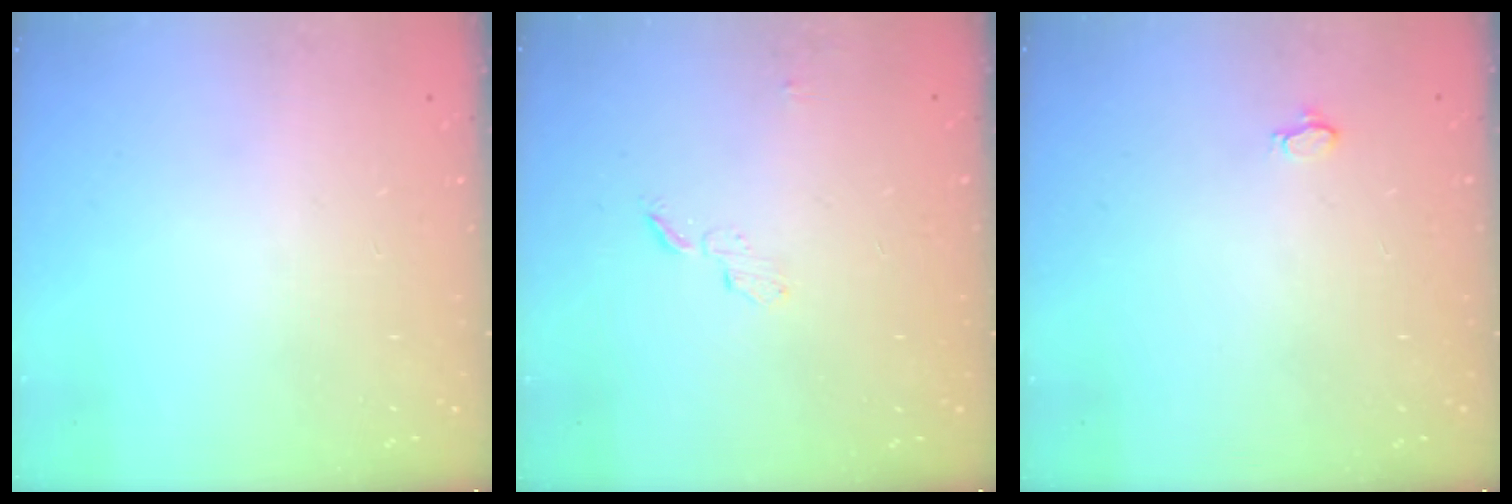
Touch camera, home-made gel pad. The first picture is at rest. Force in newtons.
{"total": 3.5, "press": 3.5, "slide": 0.4}
{"total": 2.8, "press": 2.8, "slide": 0.3}